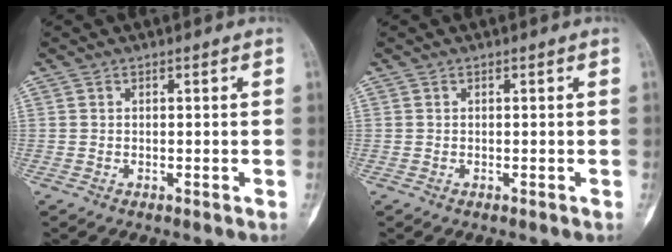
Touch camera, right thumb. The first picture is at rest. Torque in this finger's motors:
{"motor_torque": [0.03, -0.03, 0.05, -0.04, 0.02]}